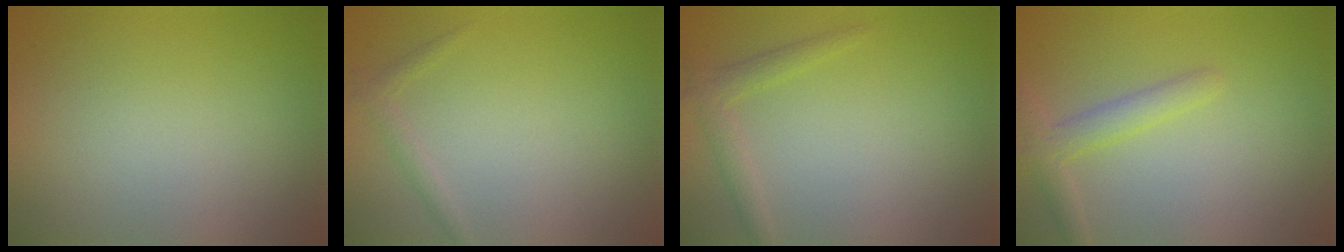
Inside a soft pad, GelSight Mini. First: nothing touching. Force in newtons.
{"total": 1.0, "press": 1.0, "slide": 0.0}
{"total": 1.8, "press": 1.7, "slide": 0.1}
{"total": 2.3, "press": 2.3, "slide": 0.1}